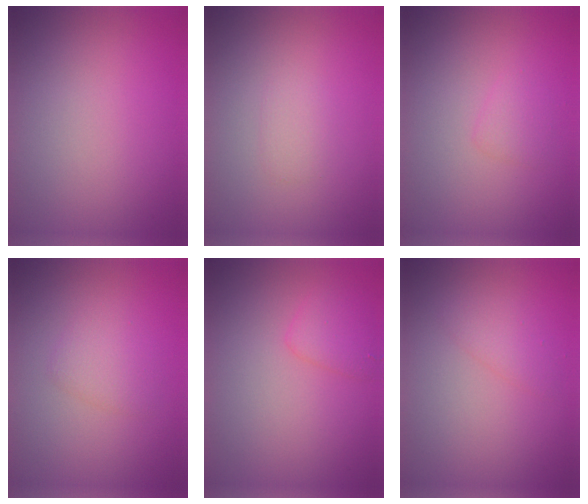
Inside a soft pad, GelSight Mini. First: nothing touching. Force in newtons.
{"total": 1.0, "press": 1.0, "slide": 0.0}
{"total": 1.1, "press": 1.1, "slide": 0.0}
{"total": 1.8, "press": 1.8, "slide": 0.1}
{"total": 1.8, "press": 1.8, "slide": 0.2}
{"total": 1.4, "press": 1.4, "slide": 0.2}